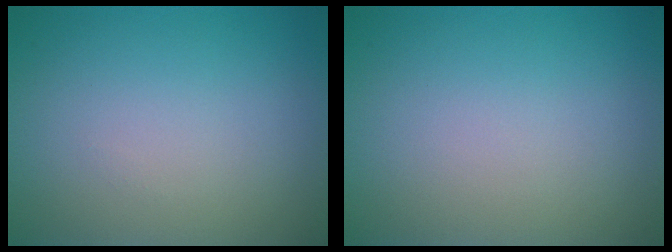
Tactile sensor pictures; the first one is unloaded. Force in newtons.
{"total": 0.0}